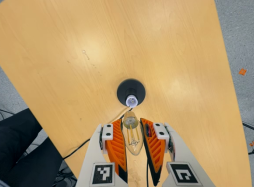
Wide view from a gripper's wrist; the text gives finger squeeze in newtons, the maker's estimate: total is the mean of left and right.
{"total": 22.0, "left": 24.6, "right": 19.4}